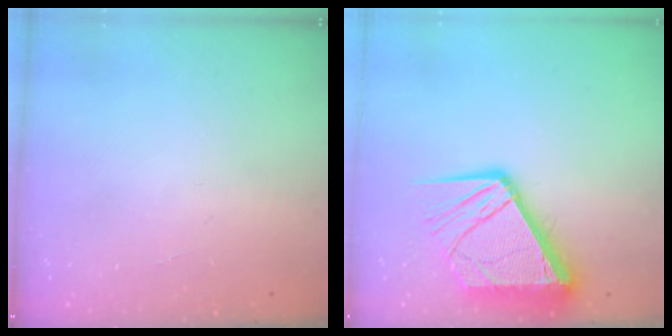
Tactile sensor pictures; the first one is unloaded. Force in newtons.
{"total": 14.5, "press": 14.4, "slide": 1.6}